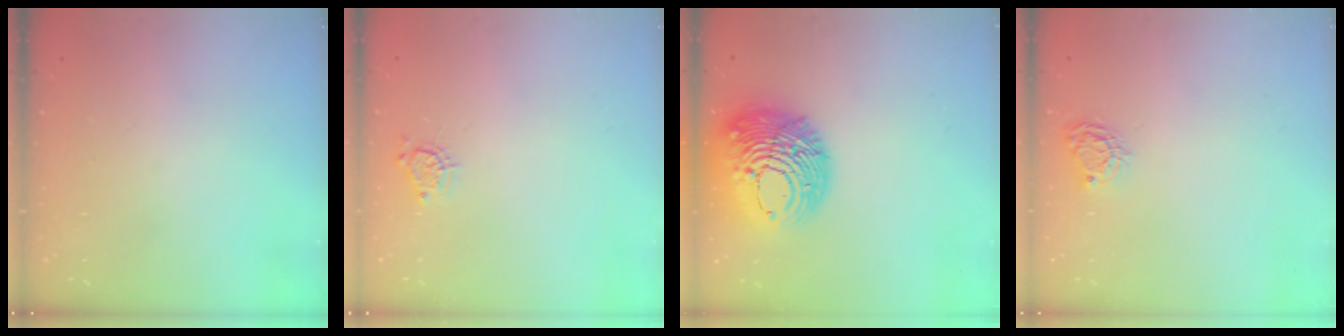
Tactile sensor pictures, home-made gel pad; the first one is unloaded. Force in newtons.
{"total": 5.1, "press": 5.1, "slide": 0.5}
{"total": 19.1, "press": 19.0, "slide": 2.1}
{"total": 5.6, "press": 5.6, "slide": 0.5}